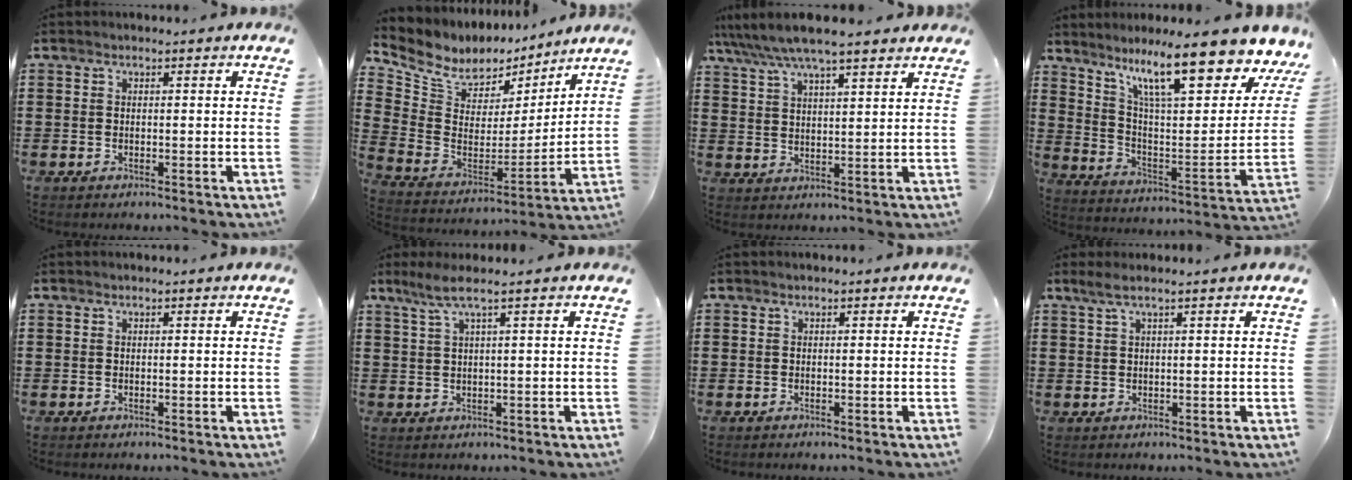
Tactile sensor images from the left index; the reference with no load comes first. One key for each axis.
{"total": 7.5, "fx": 5.7, "fy": 4.5, "fz": 1.7, "tx": -0.077, "ty": -0.036, "tz": 0.104}
{"total": 6.4, "fx": 5.5, "fy": 0.7, "fz": 3.2, "tx": -0.081, "ty": -0.019, "tz": 0.095}
{"total": 15.3, "fx": 10.5, "fy": 3.2, "fz": 10.6, "tx": -0.196, "ty": -0.058, "tz": 0.171}
{"total": 0.0}
{"total": 3.0, "fx": 1.5, "fy": -0.2, "fz": 2.6, "tx": -0.057, "ty": -0.001, "tz": 0.024}
{"total": 0.0}
{"total": 1.5, "fx": 0.8, "fy": -0.2, "fz": 1.2, "tx": -0.026, "ty": -0.002, "tz": 0.013}